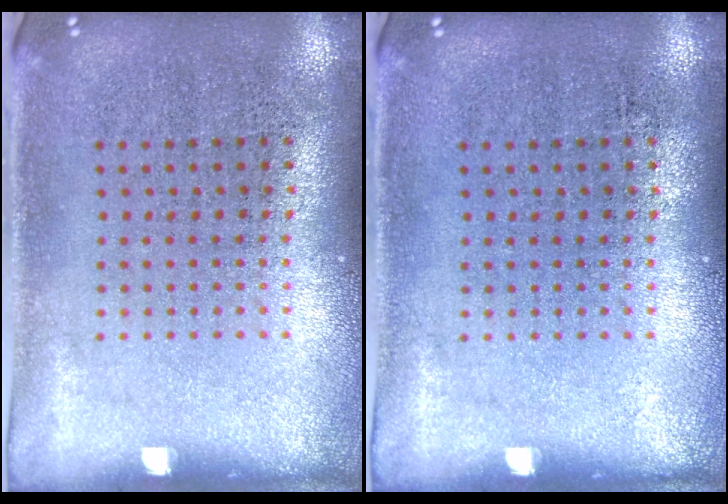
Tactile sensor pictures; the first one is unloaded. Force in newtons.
{"total": 0.0}